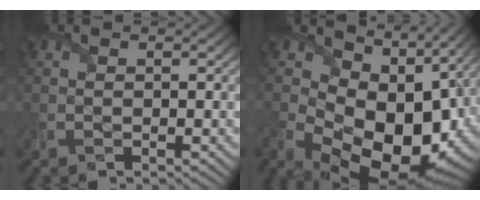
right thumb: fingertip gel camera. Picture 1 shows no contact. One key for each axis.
{"total": 16.5, "fx": -0.3, "fy": 11.6, "fz": 11.7, "tx": -0.198, "ty": -0.059, "tz": 0.057}